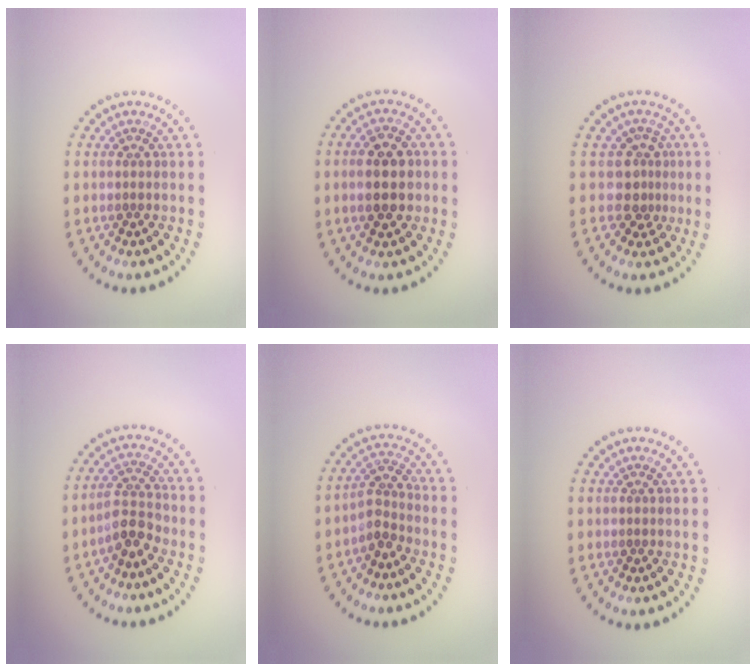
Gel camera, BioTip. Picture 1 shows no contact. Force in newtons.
{"total": 4.4, "press": 4.4, "slide": 0.1}
{"total": 2.6, "press": 1.9, "slide": 1.7}
{"total": 2.9, "press": 2.5, "slide": 1.4}
{"total": 2.5, "press": 1.9, "slide": 1.6}
{"total": 0.0}